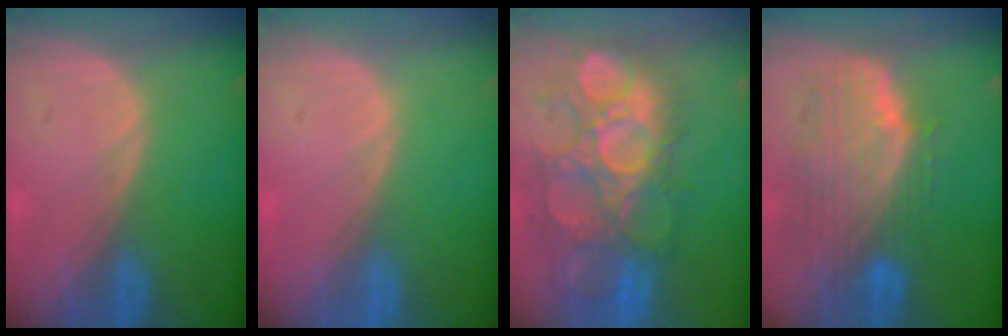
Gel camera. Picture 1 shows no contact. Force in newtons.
{"total": 0.0}
{"total": 12.4, "press": 11.6, "slide": 4.3}
{"total": 10.0, "press": 8.9, "slide": 4.6}